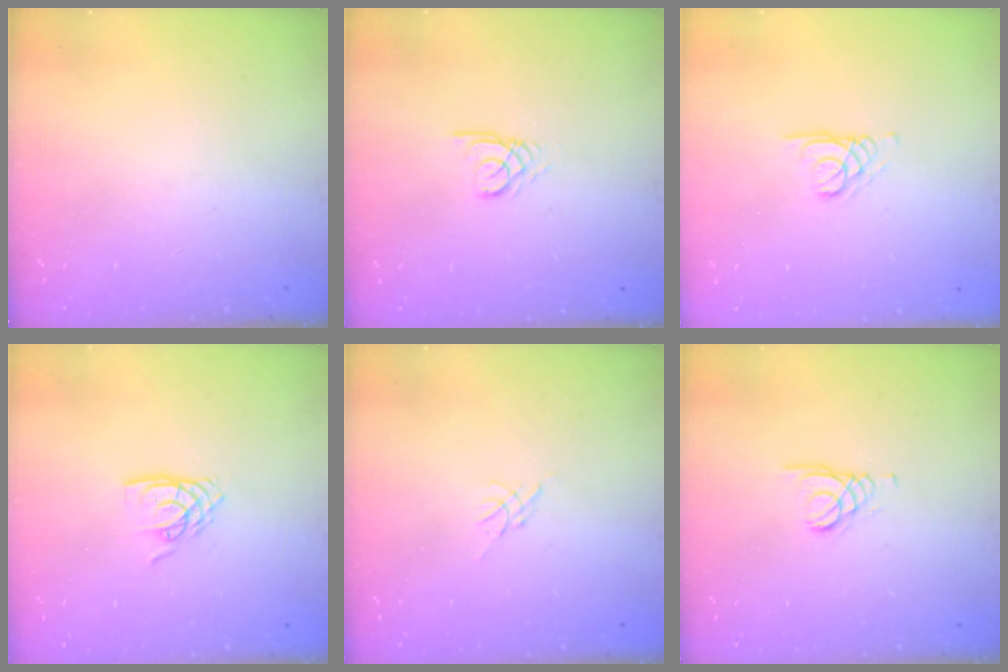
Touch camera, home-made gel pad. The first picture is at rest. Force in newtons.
{"total": 2.3, "press": 2.3, "slide": 0.2}
{"total": 1.7, "press": 1.7, "slide": 0.2}
{"total": 7.4, "press": 7.3, "slide": 0.5}
{"total": 0.0}
{"total": 1.6, "press": 1.6, "slide": 0.0}